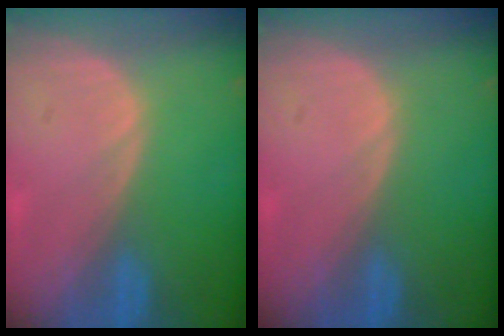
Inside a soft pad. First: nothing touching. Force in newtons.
{"total": 0.0}